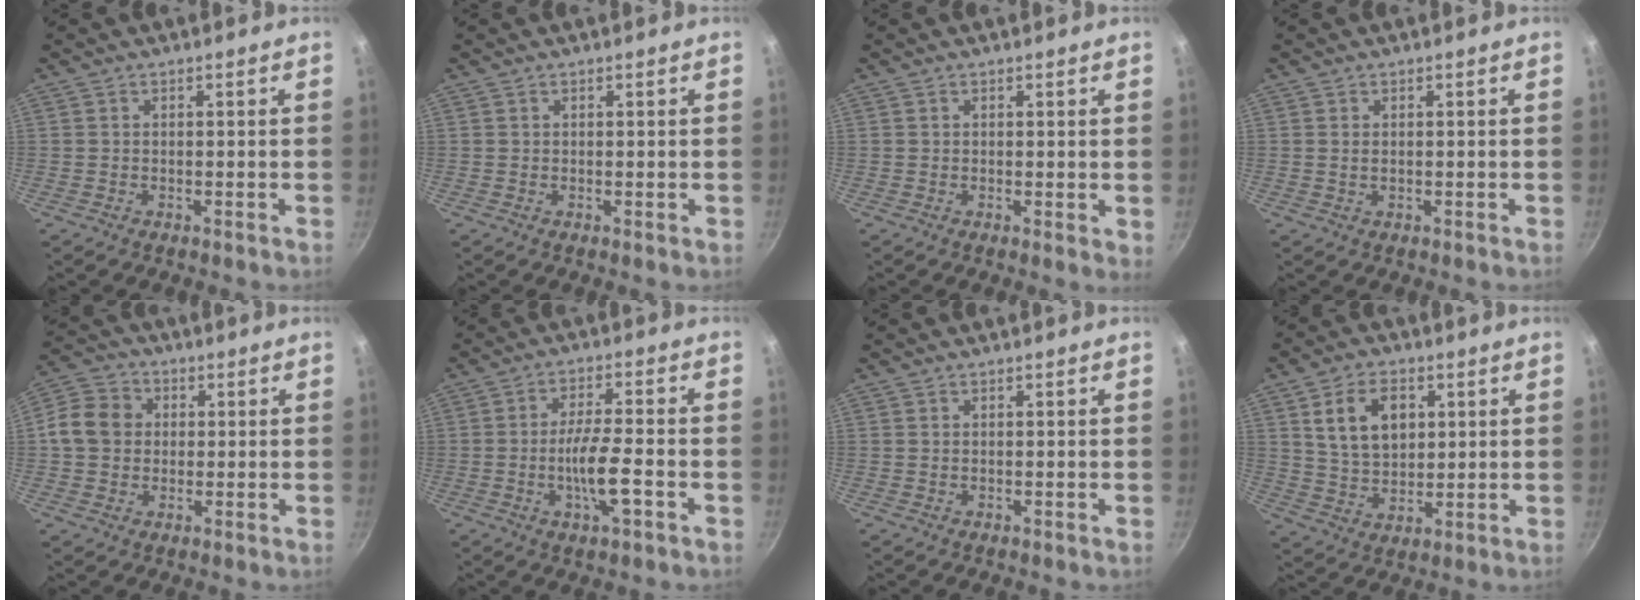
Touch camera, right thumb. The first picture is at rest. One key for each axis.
{"total": 0.0}
{"total": 1.4, "fx": 0.5, "fy": 0.6, "fz": 1.2, "tx": -0.014, "ty": -0.005, "tz": 0.005}
{"total": 1.1, "fx": 0.2, "fy": 0.7, "fz": 0.9, "tx": -0.017, "ty": 0.001, "tz": 0.002}
{"total": 8.8, "fx": 0.6, "fy": 7.6, "fz": 4.4, "tx": -0.057, "ty": 0.016, "tz": -0.009}
{"total": 8.3, "fx": -2.7, "fy": 1.8, "fz": 7.7, "tx": -0.137, "ty": 0.015, "tz": -0.052}
{"total": 0.0}
{"total": 11.2, "fx": 3.4, "fy": 7.5, "fz": 7.6, "tx": -0.112, "ty": -0.011, "tz": 0.066}